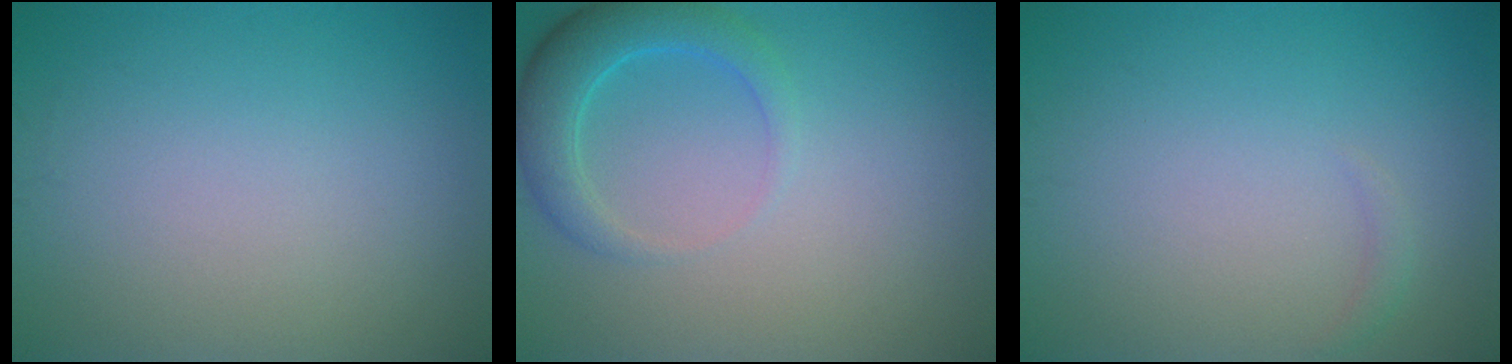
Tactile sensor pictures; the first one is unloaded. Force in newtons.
{"total": 3.7, "press": 3.7, "slide": 0.2}
{"total": 0.7, "press": 0.7, "slide": 0.2}